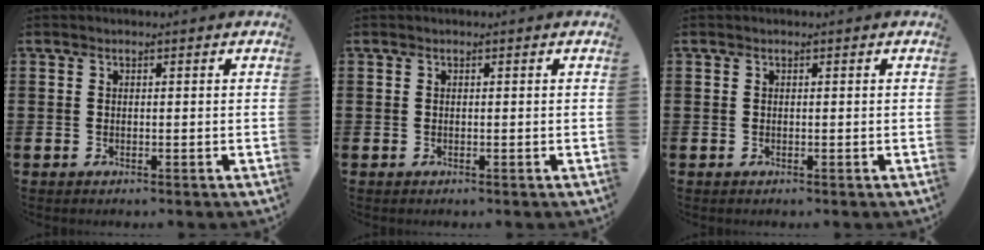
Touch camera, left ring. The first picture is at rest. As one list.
[{"total": 0.0}, {"total": 0.0}]